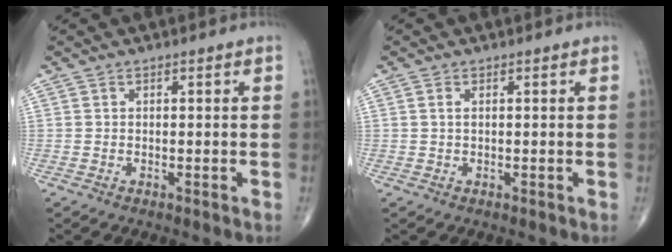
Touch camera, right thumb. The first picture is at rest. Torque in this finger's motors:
{"motor_torque": [-0.03, 0.04, 0.15, 0.22, -0.02]}